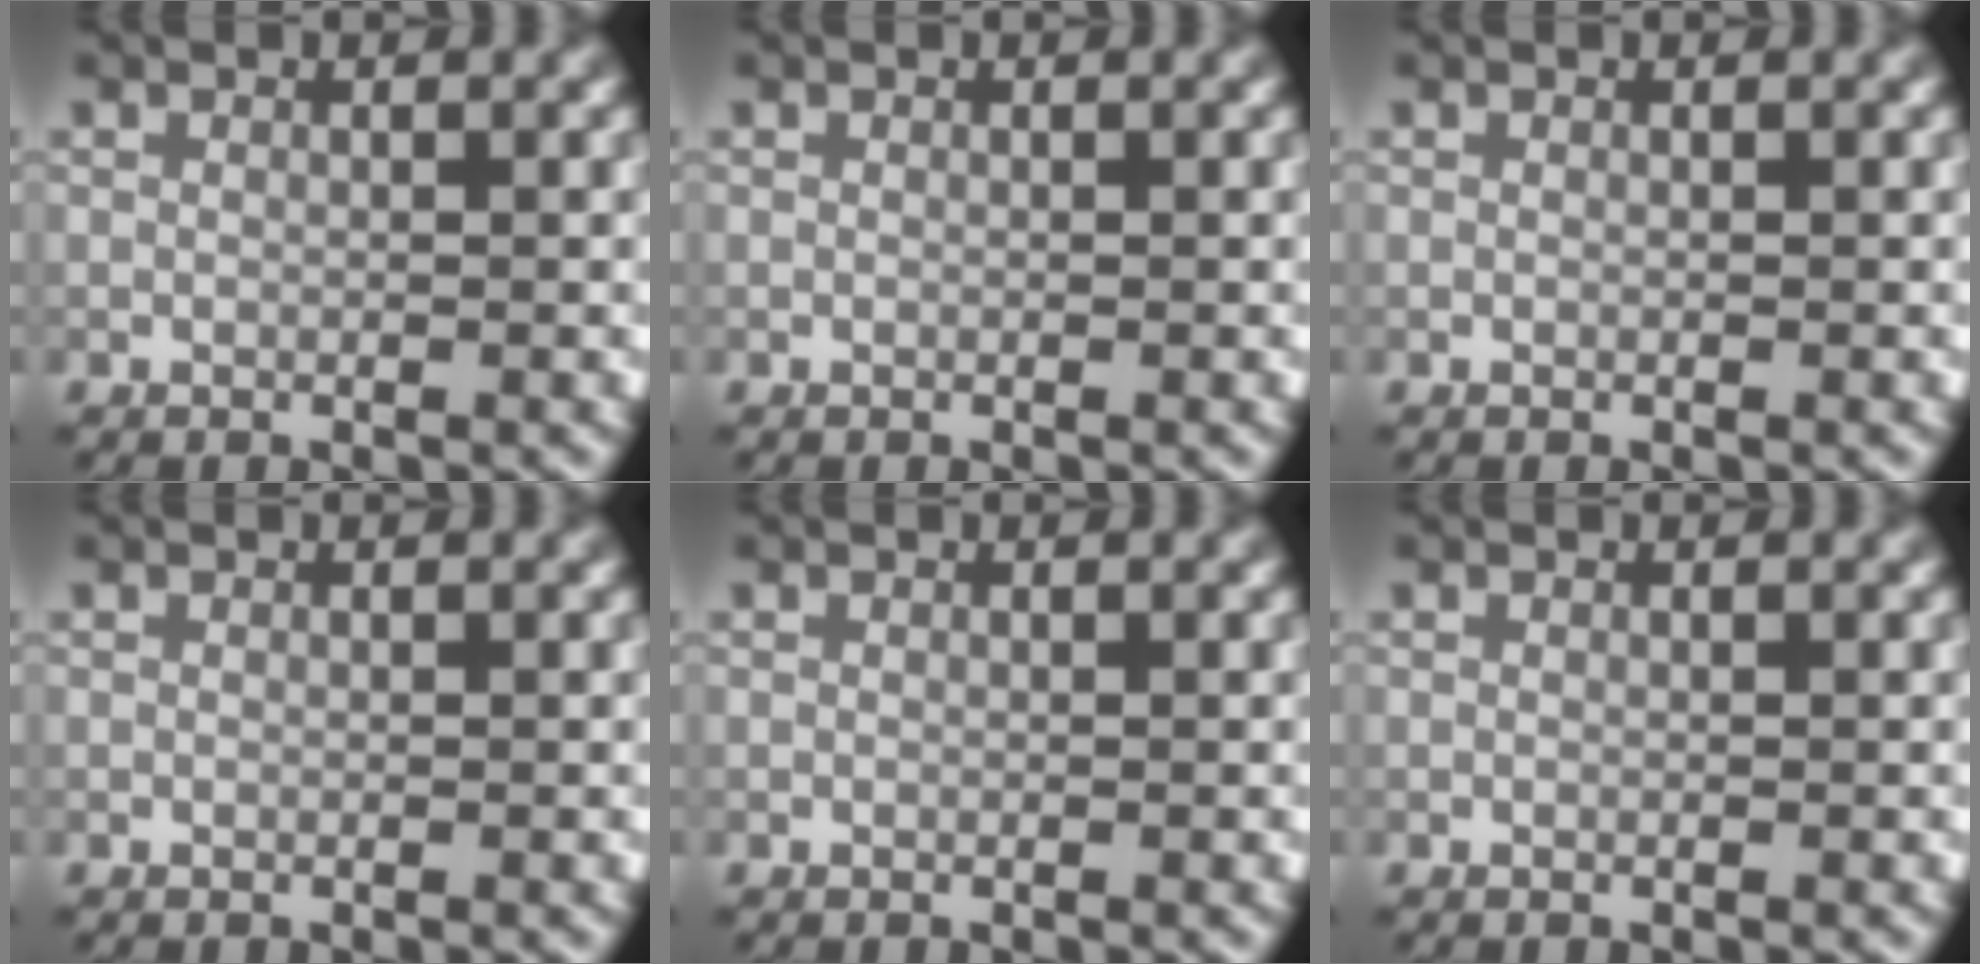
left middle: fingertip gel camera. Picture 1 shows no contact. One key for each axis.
{"total": 0.0}
{"total": 0.0}
{"total": 0.0}
{"total": 0.0}
{"total": 0.0}